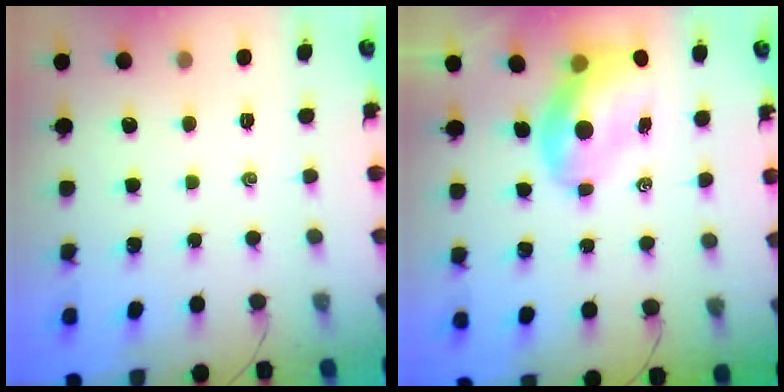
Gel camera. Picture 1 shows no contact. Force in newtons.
{"total": 7.8, "press": 7.7, "slide": 1.6}